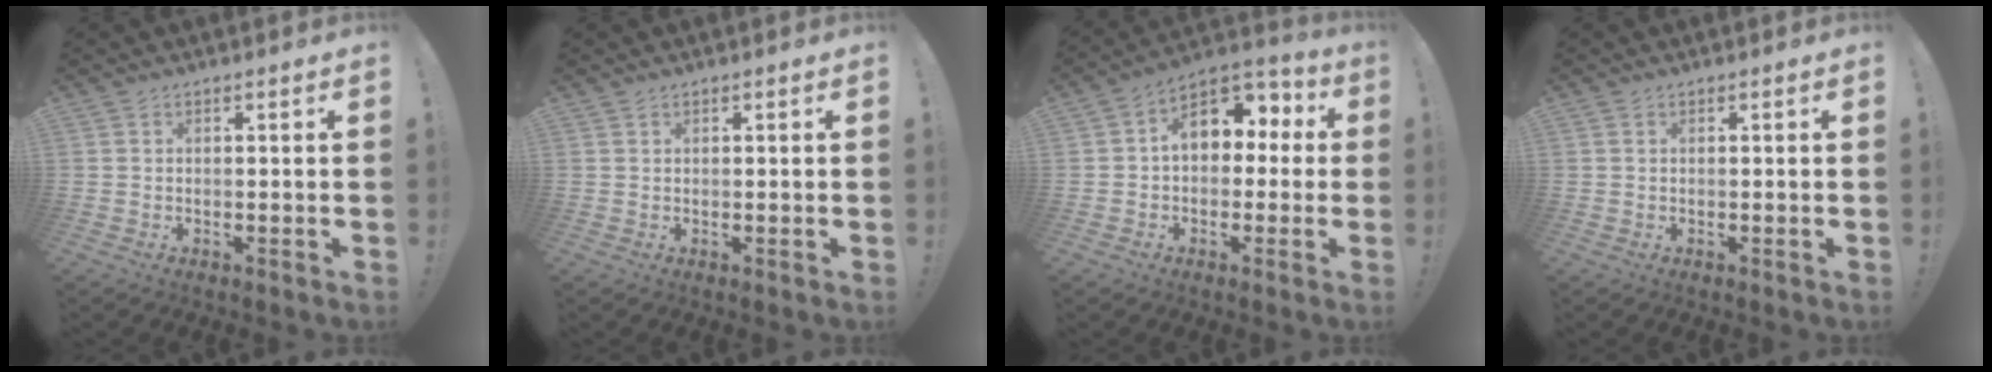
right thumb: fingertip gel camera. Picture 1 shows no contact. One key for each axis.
{"total": 0.0}
{"total": 10.9, "fx": 2.4, "fy": 8.2, "fz": 6.9, "tx": -0.094, "ty": 0.001, "tz": 0.049}
{"total": 0.0}